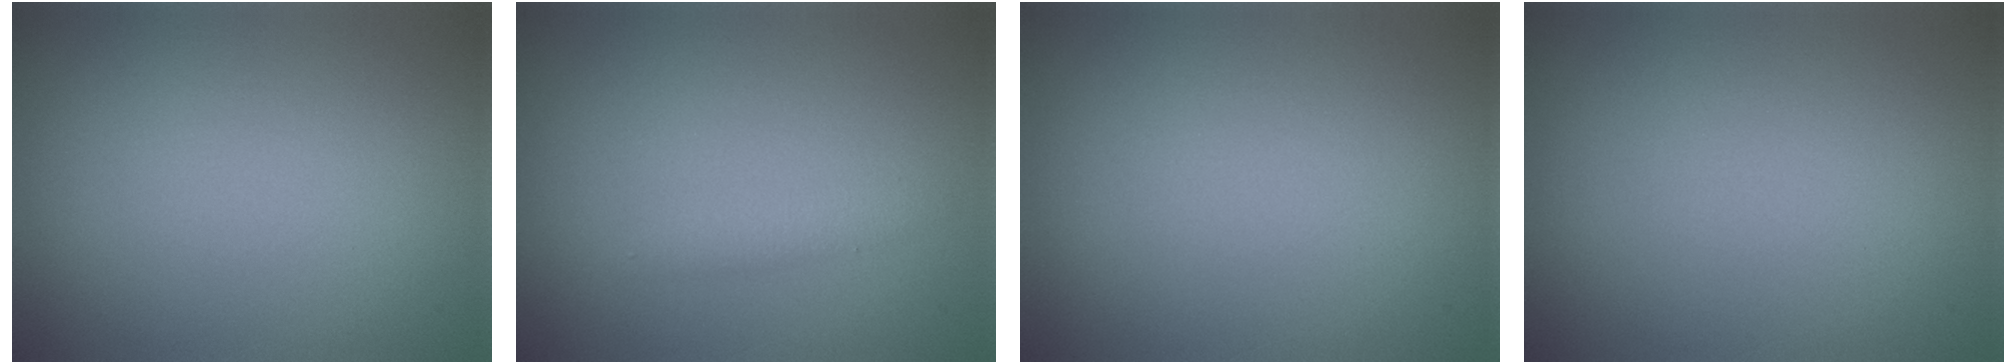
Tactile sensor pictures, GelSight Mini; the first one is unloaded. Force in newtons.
{"total": 1.0, "press": 1.0, "slide": 0.0}
{"total": 0.0}
{"total": 0.0}